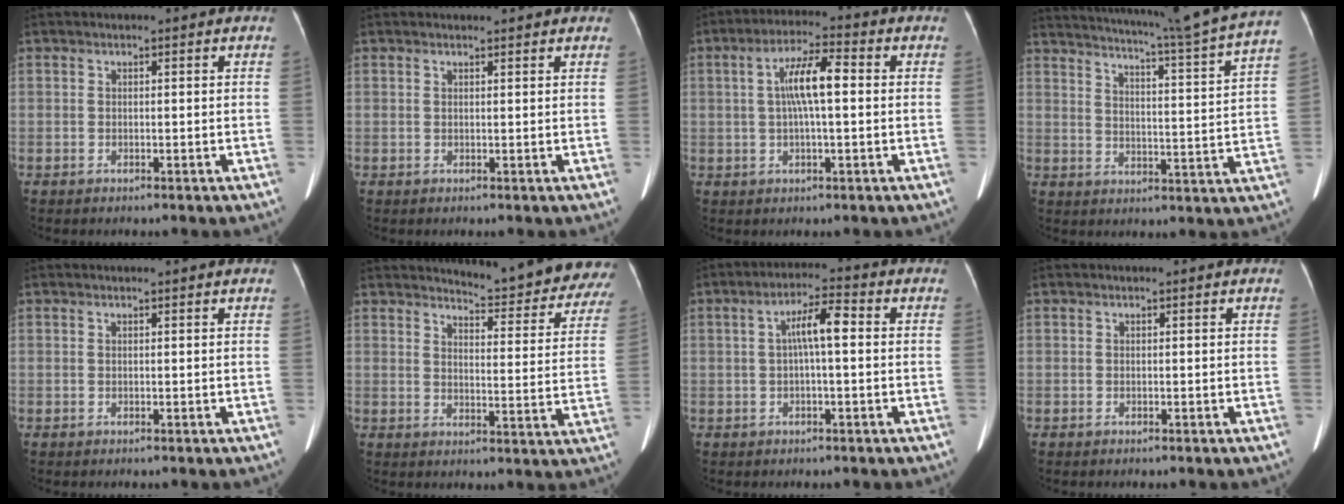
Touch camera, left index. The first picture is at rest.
{"total": 3.0, "force": [2.9, 0.4, 0.7], "torque": [-0.014, 0.014, 0.031]}
{"total": 7.2, "force": [0.7, 1.3, 7.0], "torque": [-0.134, 0.019, 0.010]}
{"total": 23.3, "force": [20.0, -1.8, 11.7], "torque": [-0.194, -0.048, 0.256]}
{"total": 0.7, "force": [0.7, 0.0, 0.2], "torque": [-0.006, 0.005, 0.012]}
{"total": 17.2, "force": [16.5, 2.1, 4.3], "torque": [-0.033, -0.078, 0.176]}
{"total": 5.4, "force": [0.4, 0.9, 5.3], "torque": [-0.092, 0.020, 0.005]}
{"total": 0.0}